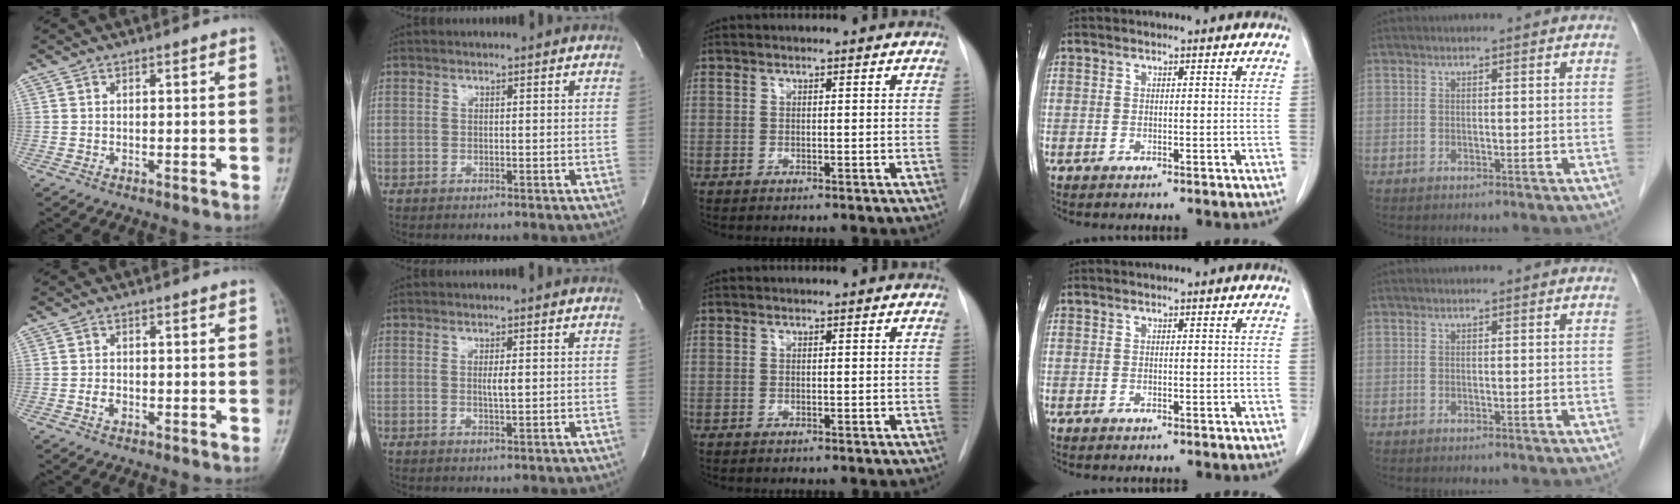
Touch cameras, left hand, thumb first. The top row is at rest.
{"thumb": {"total": 1.4, "force": [-0.4, 1.0, 0.9], "torque": [-0.016, 0.002, -0.008]}, "index": {"total": 1.6, "force": [0.2, 0.1, 1.6], "torque": [-0.032, -0.002, 0.004]}}